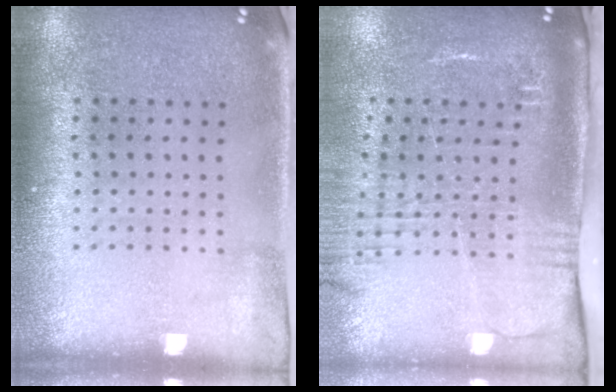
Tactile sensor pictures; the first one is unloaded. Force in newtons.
{"total": 2.7, "press": 2.1, "slide": 1.7}